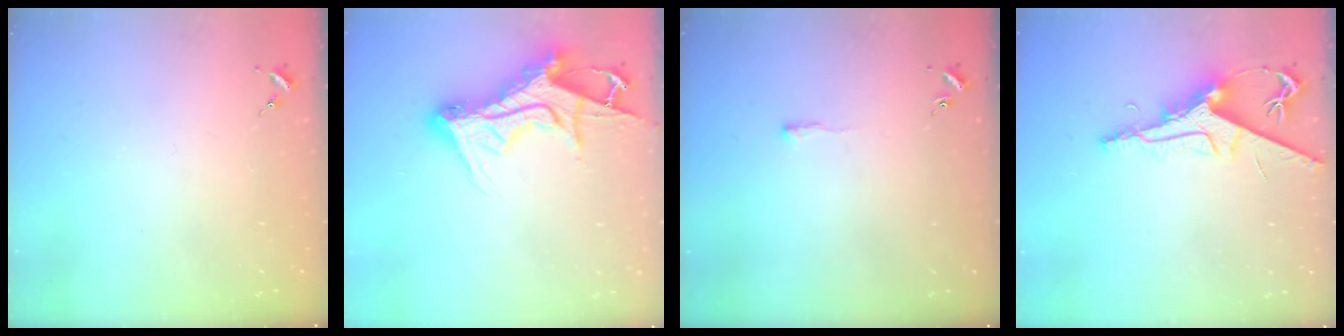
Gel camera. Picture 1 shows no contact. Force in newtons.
{"total": 16.5, "press": 16.4, "slide": 1.8}
{"total": 2.1, "press": 2.1, "slide": 0.4}
{"total": 9.2, "press": 9.1, "slide": 0.8}